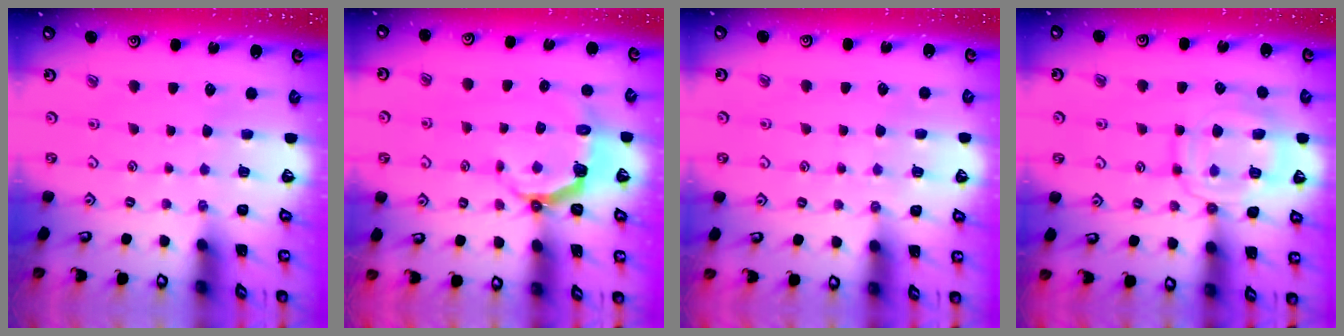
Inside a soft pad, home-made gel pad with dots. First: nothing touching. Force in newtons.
{"total": 4.9, "press": 3.5, "slide": 3.4}
{"total": 2.8, "press": 2.8, "slide": 0.3}
{"total": 13.6, "press": 13.6, "slide": 1.2}